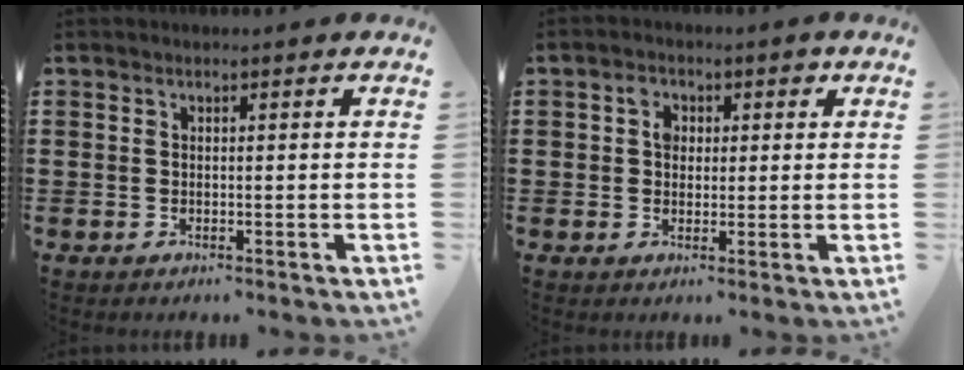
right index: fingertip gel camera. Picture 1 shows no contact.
{"total": 3.2, "force": [0.7, 2.5, 2.0], "torque": [-0.041, 0.011, 0.008]}